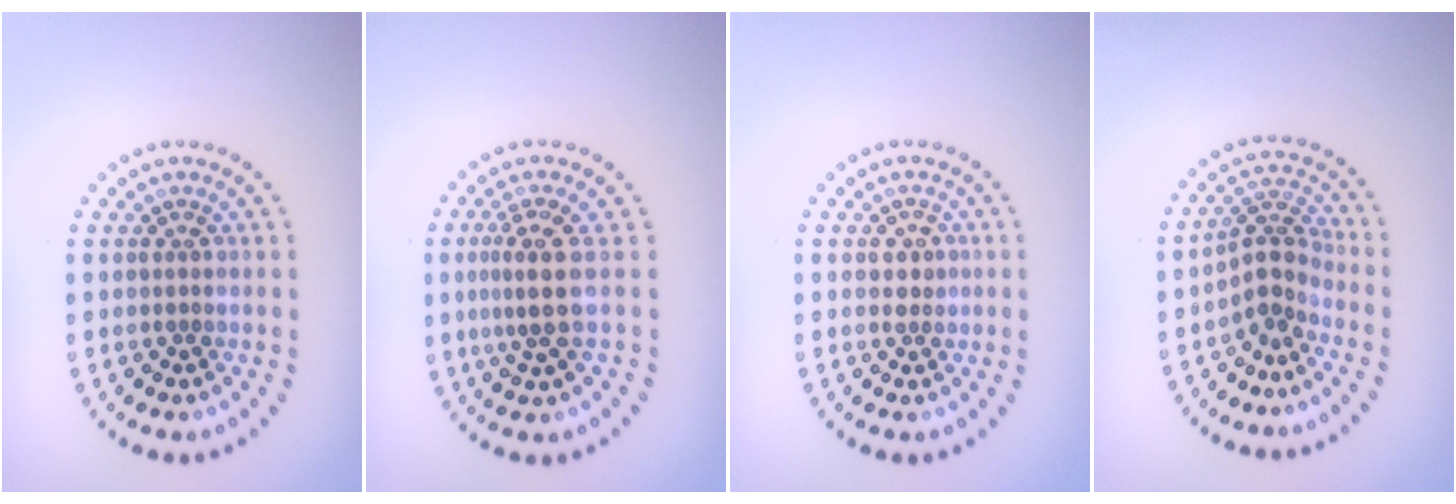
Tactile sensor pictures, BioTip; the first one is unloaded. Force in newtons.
{"total": 3.0, "press": 2.3, "slide": 1.9}
{"total": 1.3, "press": 1.3, "slide": 0.3}
{"total": 2.9, "press": 2.0, "slide": 2.1}